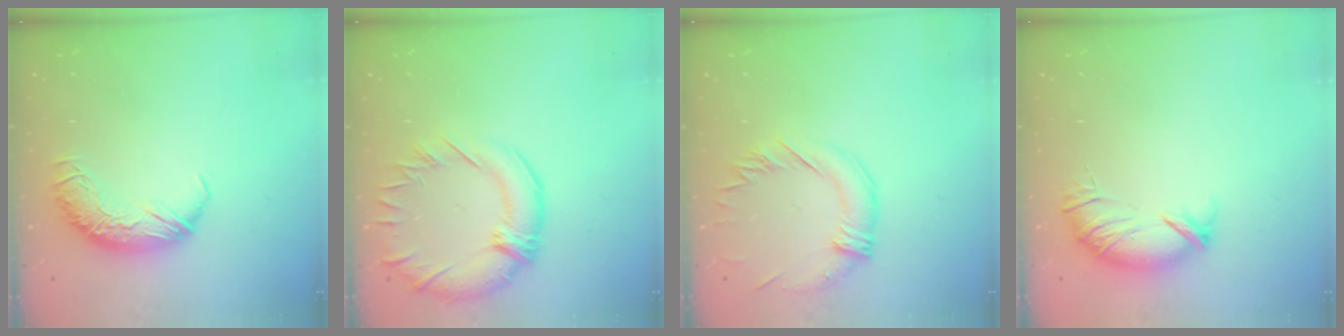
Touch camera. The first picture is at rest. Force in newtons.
{"total": 5.5, "press": 4.7, "slide": 2.8}
{"total": 1.3, "press": 0.3, "slide": 1.3}
{"total": 4.3, "press": 4.1, "slide": 1.4}